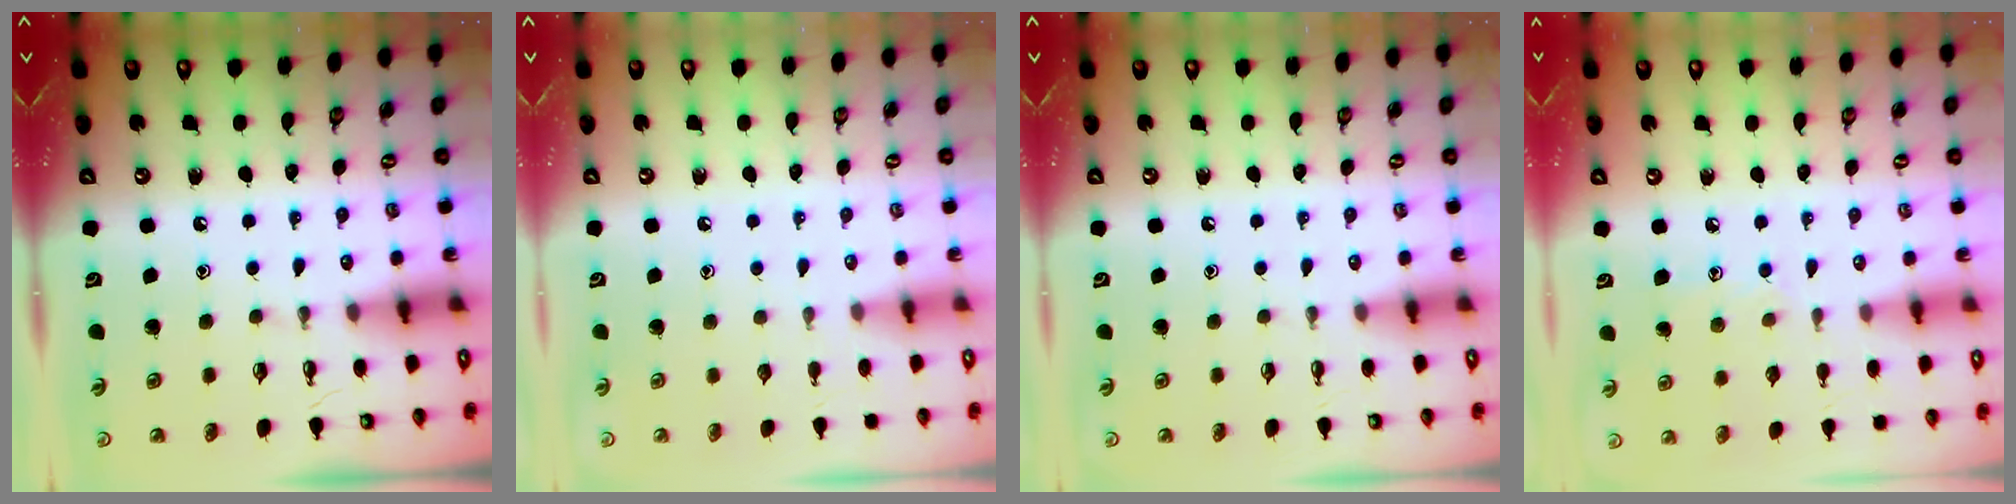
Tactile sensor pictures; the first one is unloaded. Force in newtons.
{"total": 0.0}
{"total": 0.0}
{"total": 7.1, "press": 7.1, "slide": 0.7}